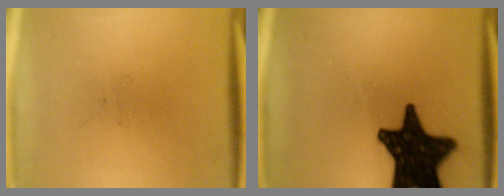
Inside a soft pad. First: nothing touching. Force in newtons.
{"total": 18.9}